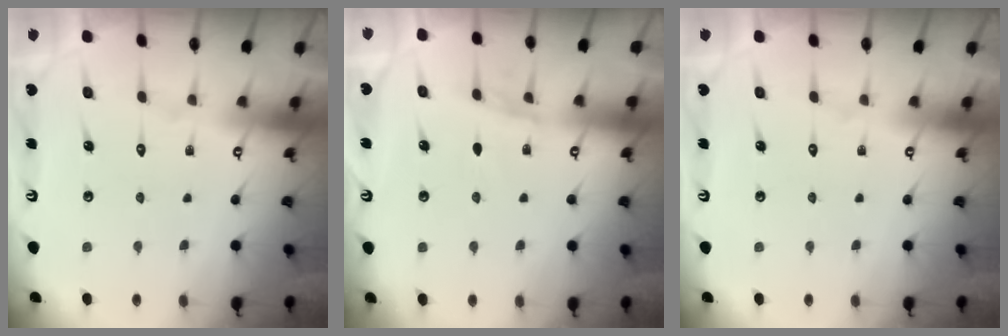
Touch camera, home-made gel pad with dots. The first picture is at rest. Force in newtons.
{"total": 4.3, "press": 4.3, "slide": 0.5}
{"total": 0.0}